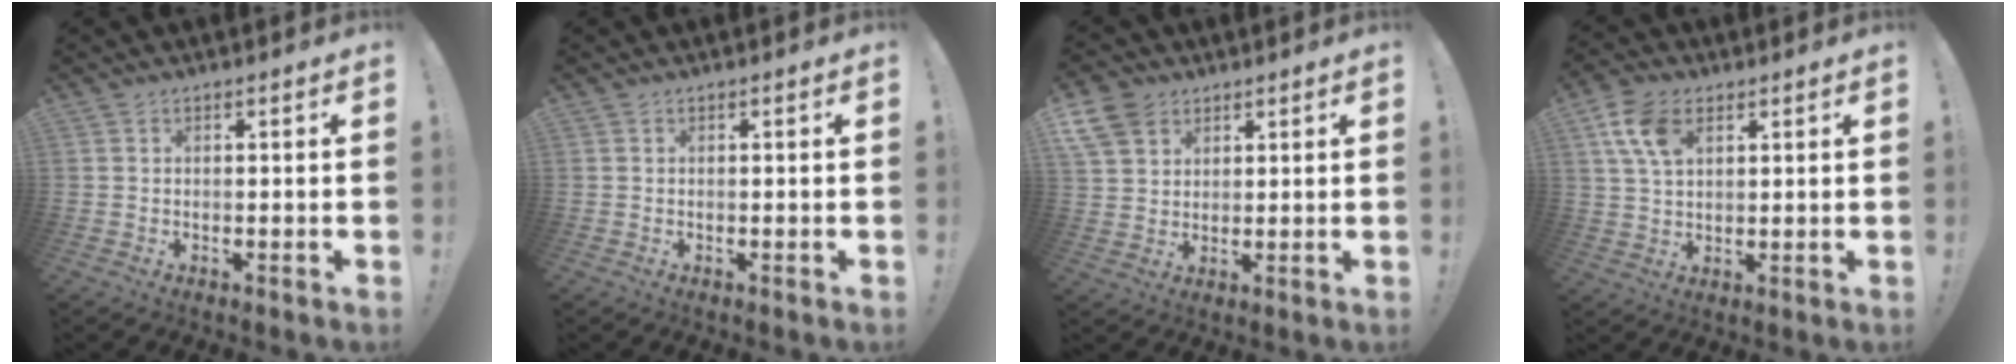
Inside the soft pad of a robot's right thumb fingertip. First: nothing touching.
{"total": 0.0}
{"total": 9.2, "force": [5.0, 6.6, 3.9], "torque": [-0.078, -0.019, 0.102]}
{"total": 9.9, "force": [4.4, 6.1, 6.4], "torque": [-0.120, -0.004, 0.087]}